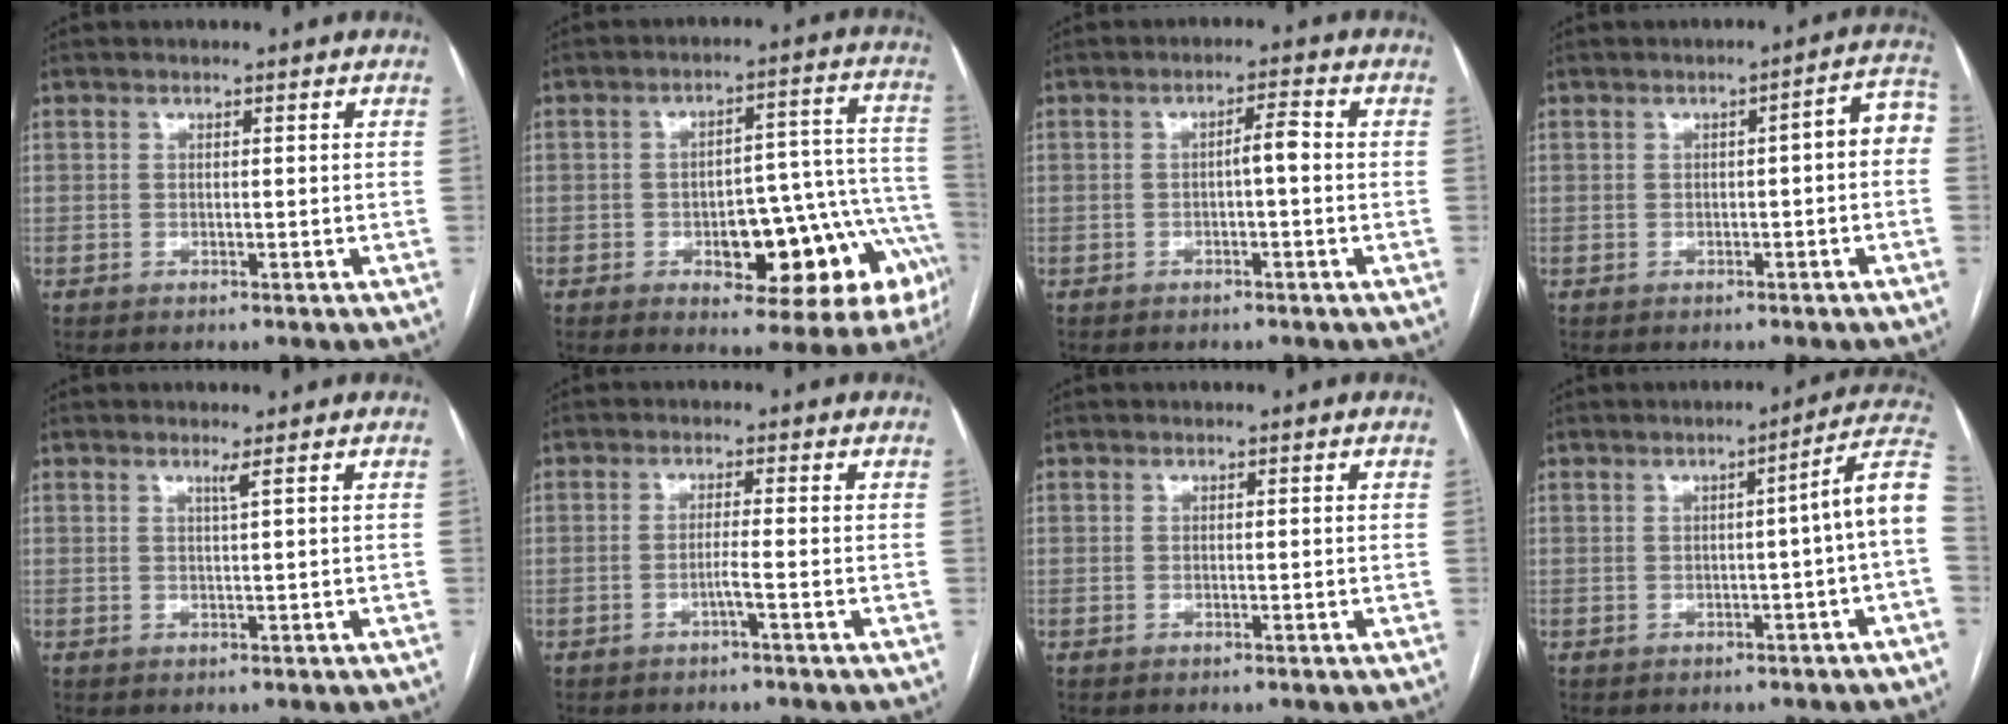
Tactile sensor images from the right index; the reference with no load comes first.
{"total": 18.1, "force": [-6.9, 7.0, 15.3], "torque": [-0.104, 0.046, -0.072]}
{"total": 2.7, "force": [-0.3, 0.4, 2.7], "torque": [-0.041, 0.007, -0.006]}
{"total": 4.8, "force": [-0.3, 1.0, 4.7], "torque": [-0.051, 0.025, -0.008]}
{"total": 1.0, "force": [0.6, -0.4, 0.7], "torque": [-0.024, -0.009, 0.014]}
{"total": 1.8, "force": [-0.9, -0.5, 1.5], "torque": [-0.025, 0.000, -0.019]}
{"total": 0.0}
{"total": 7.1, "force": [-0.8, -1.0, 7.0], "torque": [-0.074, 0.016, -0.016]}